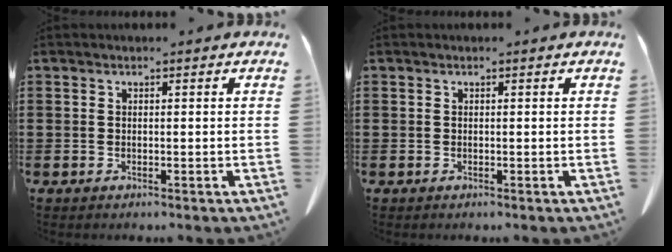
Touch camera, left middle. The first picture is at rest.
{"total": 0.0}